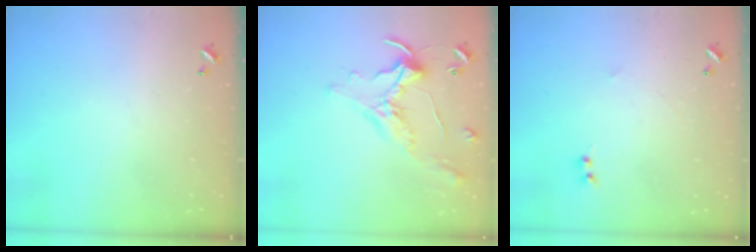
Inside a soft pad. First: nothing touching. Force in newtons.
{"total": 0.0}
{"total": 1.1, "press": 0.9, "slide": 0.6}